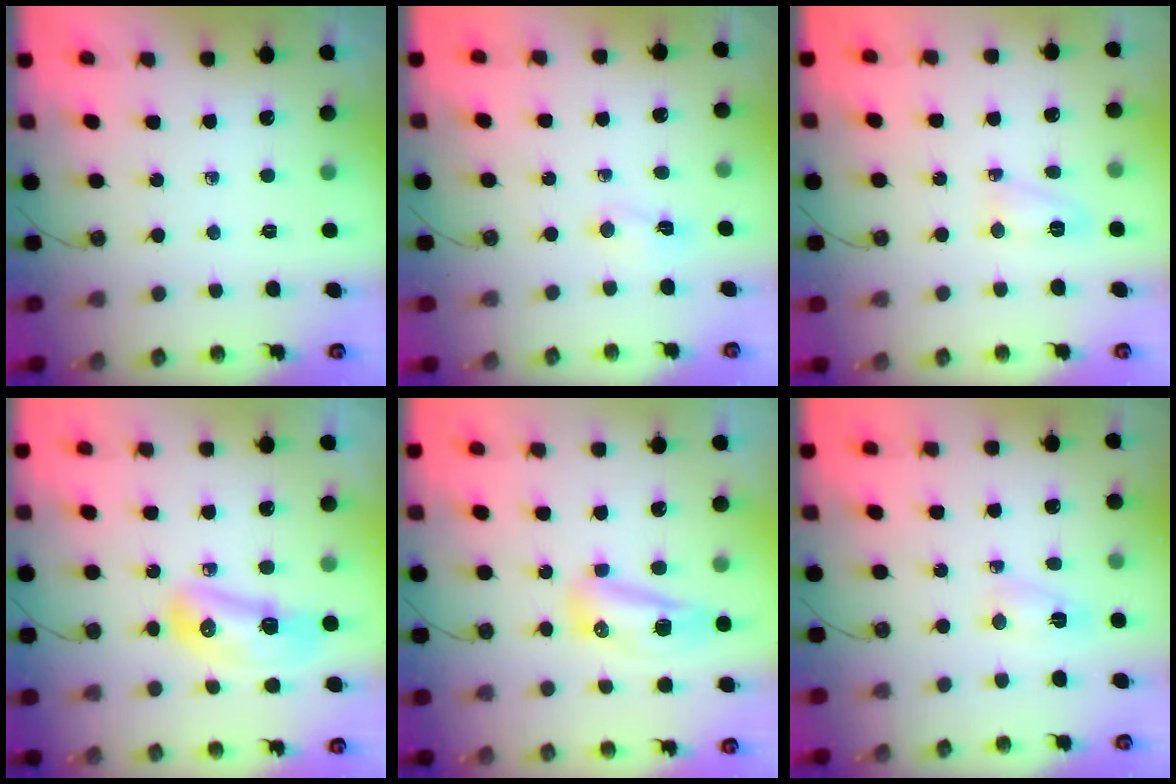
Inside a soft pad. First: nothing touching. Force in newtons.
{"total": 2.7, "press": 2.7, "slide": 0.5}
{"total": 4.3, "press": 4.3, "slide": 0.7}
{"total": 10.5, "press": 10.5, "slide": 1.1}
{"total": 24.6, "press": 13.1, "slide": 20.8}
{"total": 3.2, "press": 3.2, "slide": 0.4}